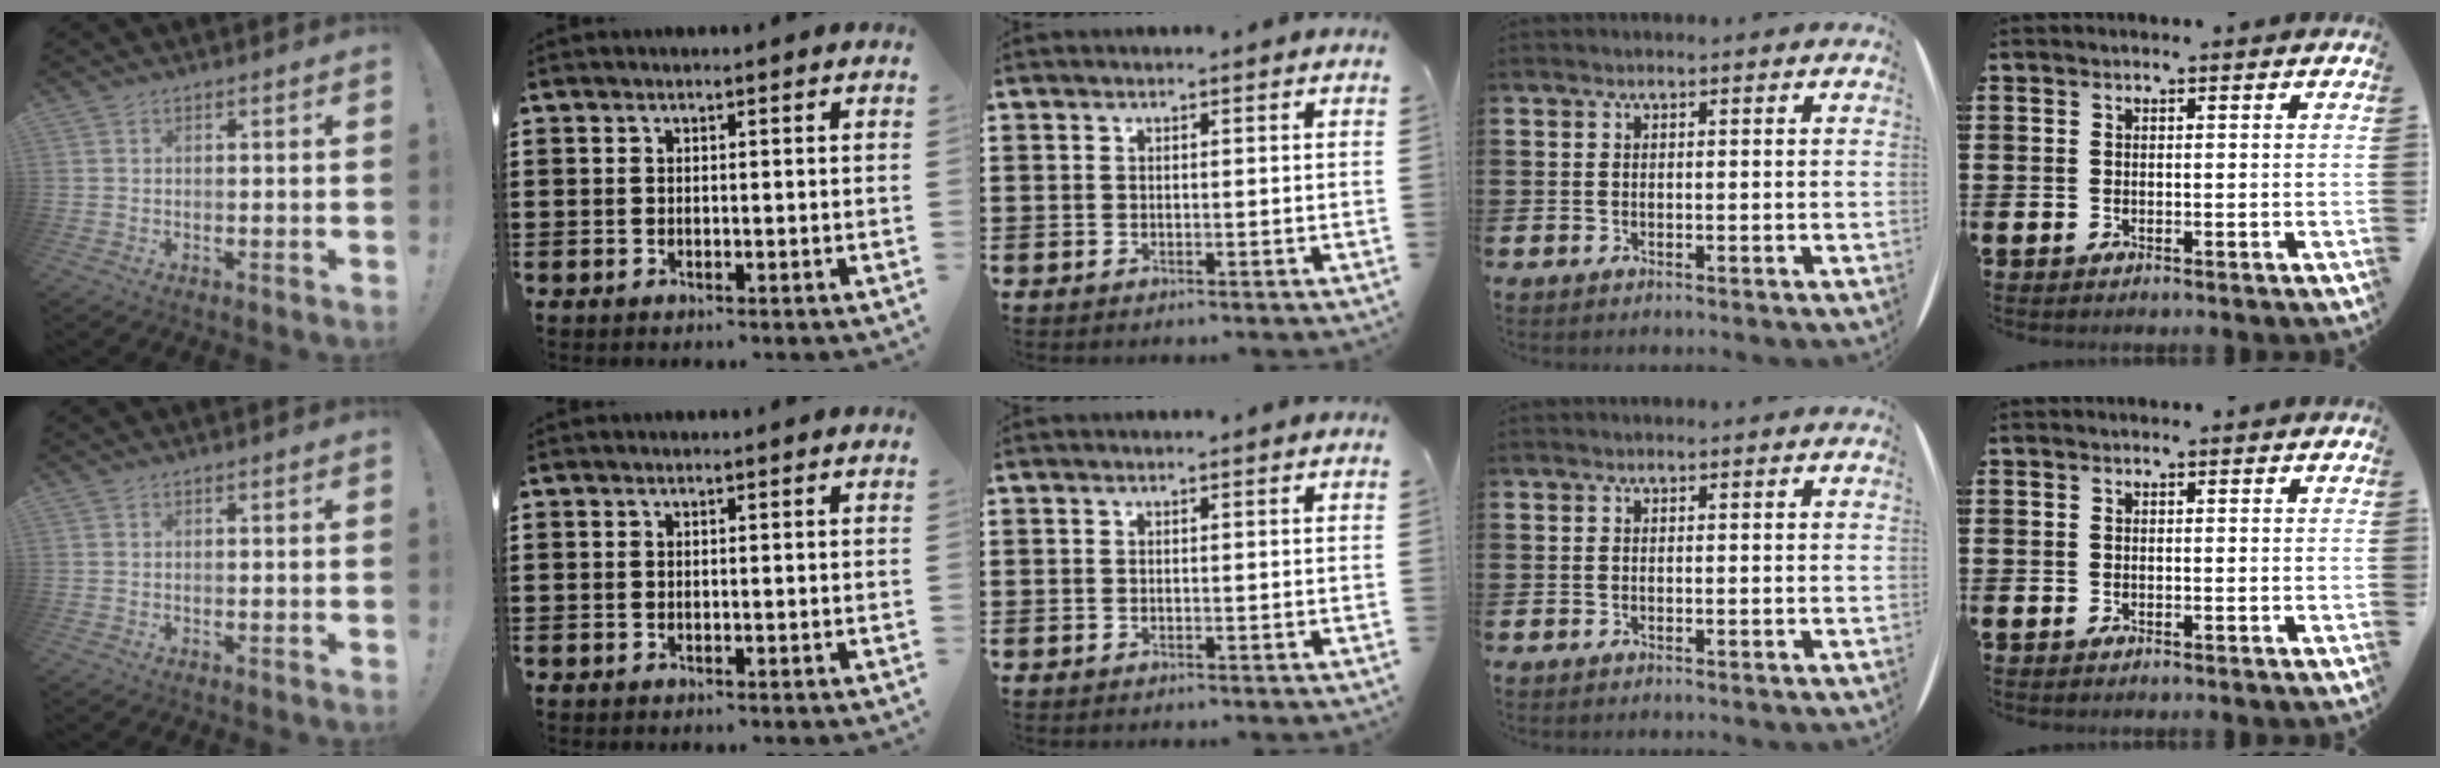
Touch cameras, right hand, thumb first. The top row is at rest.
{}